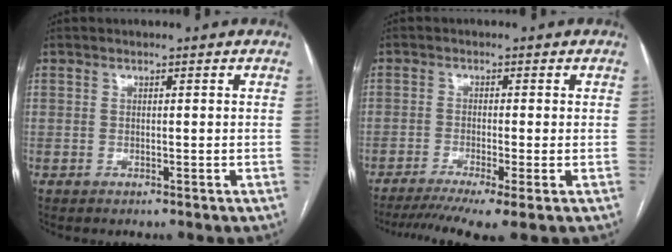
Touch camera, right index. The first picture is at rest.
{"total": 8.5, "force": [-5.8, 0.3, 6.3], "torque": [-0.102, -0.013, -0.094]}